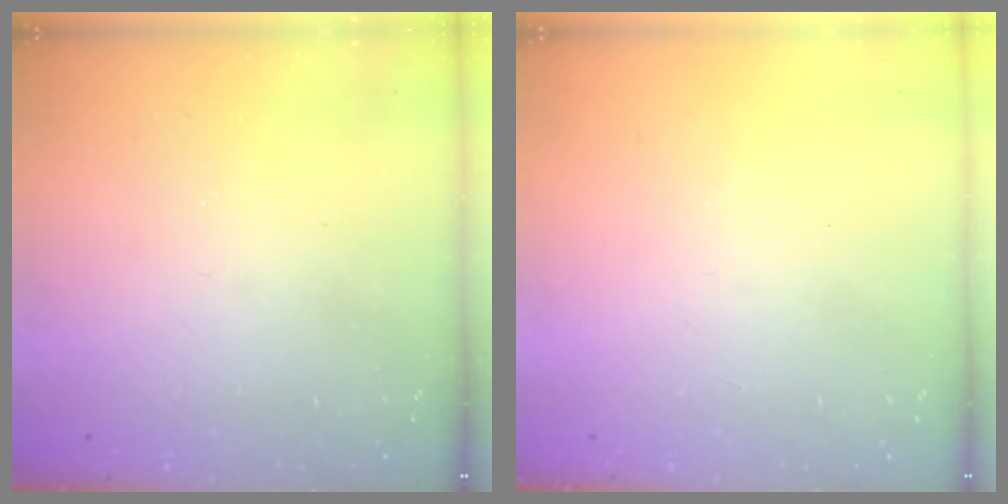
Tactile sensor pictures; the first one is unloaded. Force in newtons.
{"total": 0.0}